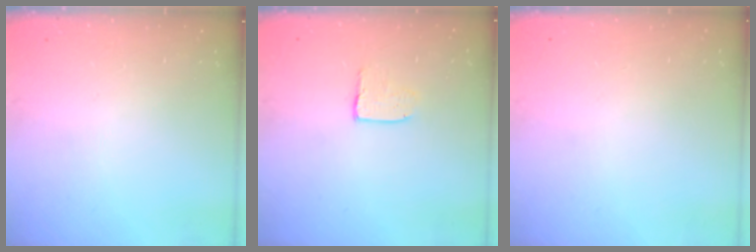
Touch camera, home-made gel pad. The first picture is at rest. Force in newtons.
{"total": 3.9, "press": 3.9, "slide": 0.1}
{"total": 0.0}